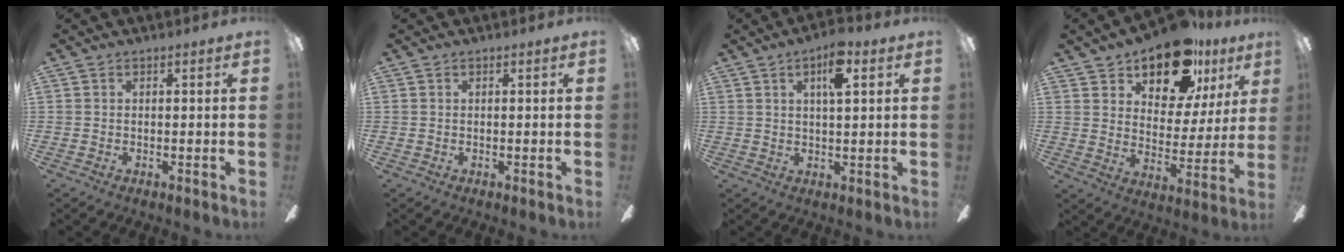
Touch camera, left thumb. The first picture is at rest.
{"total": 0.0}
{"total": 6.6, "force": [3.3, 1.8, 5.5], "torque": [-0.092, -0.002, 0.049]}
{"total": 17.7, "force": [12.6, 9.0, 8.6], "torque": [-0.134, -0.073, 0.218]}